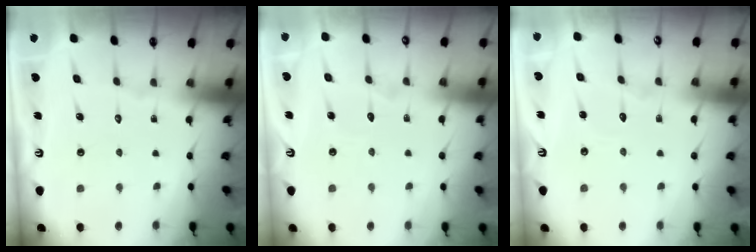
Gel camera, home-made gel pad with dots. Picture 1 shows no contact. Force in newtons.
{"total": 4.3, "press": 4.3, "slide": 0.4}
{"total": 6.2, "press": 6.2, "slide": 0.3}